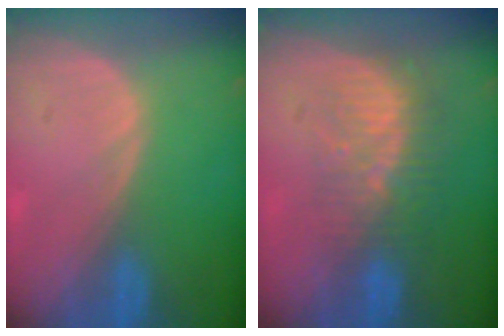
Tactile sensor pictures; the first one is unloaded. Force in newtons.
{"total": 8.5, "press": 7.4, "slide": 4.1}